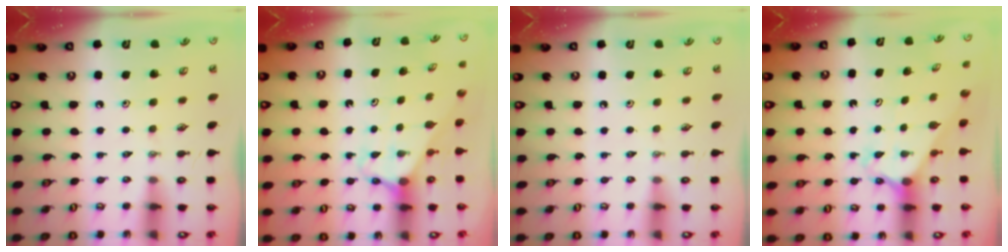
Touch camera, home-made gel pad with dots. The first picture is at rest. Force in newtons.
{"total": 2.7, "press": 2.7, "slide": 0.2}
{"total": 0.0}
{"total": 2.4, "press": 2.4, "slide": 0.2}